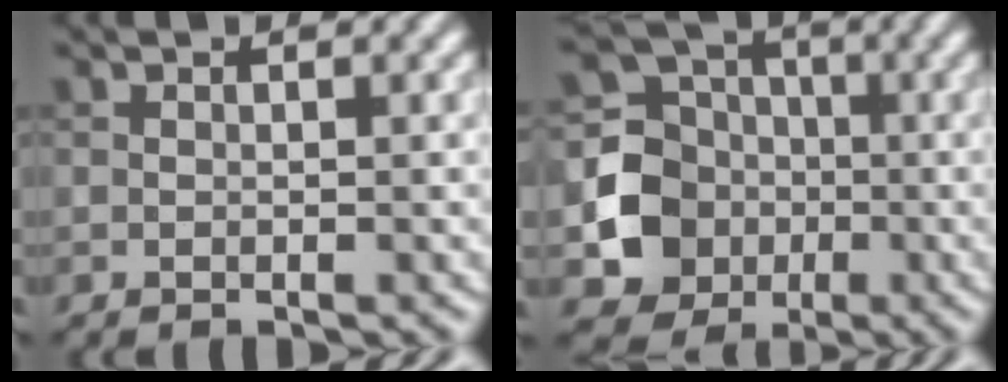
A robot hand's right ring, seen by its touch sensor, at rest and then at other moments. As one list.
[{"total": 6.9, "force": [-1.4, 6.3, 2.4], "torque": [-0.041, -0.003, -0.035]}]